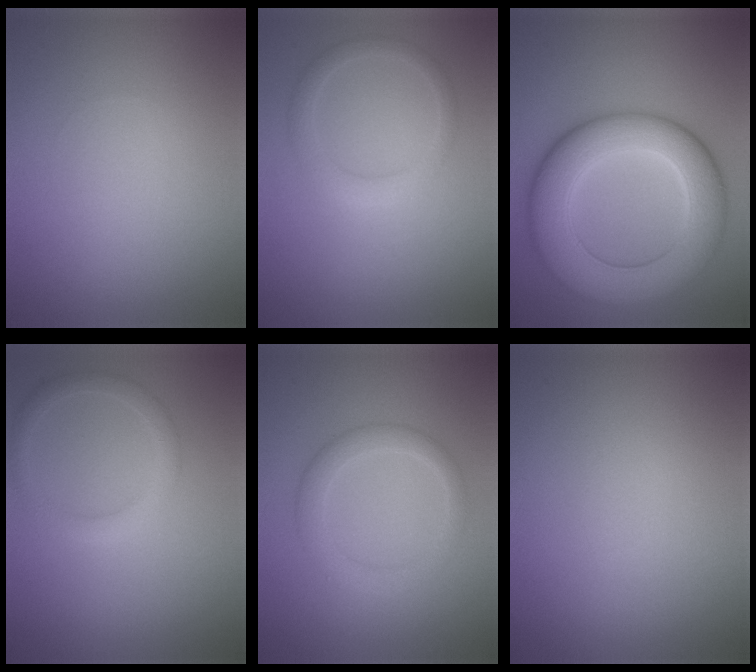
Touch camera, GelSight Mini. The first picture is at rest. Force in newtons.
{"total": 2.1, "press": 2.1, "slide": 0.2}
{"total": 10.5, "press": 10.5, "slide": 0.1}
{"total": 2.0, "press": 2.0, "slide": 0.1}
{"total": 2.7, "press": 2.6, "slide": 0.3}
{"total": 0.0}